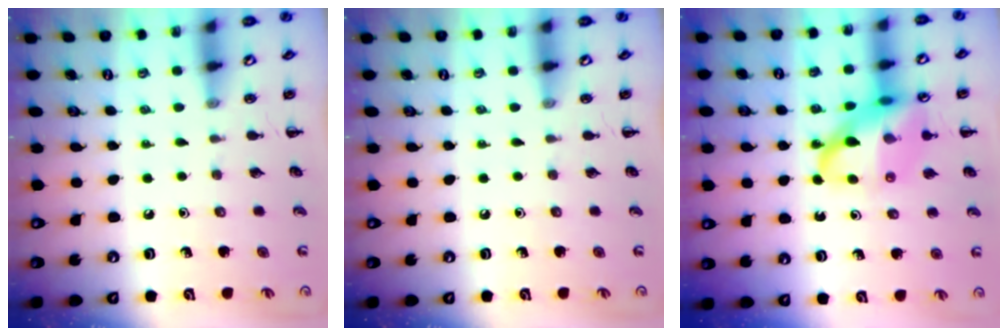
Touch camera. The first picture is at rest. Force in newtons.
{"total": 0.0}
{"total": 18.1, "press": 17.7, "slide": 3.6}